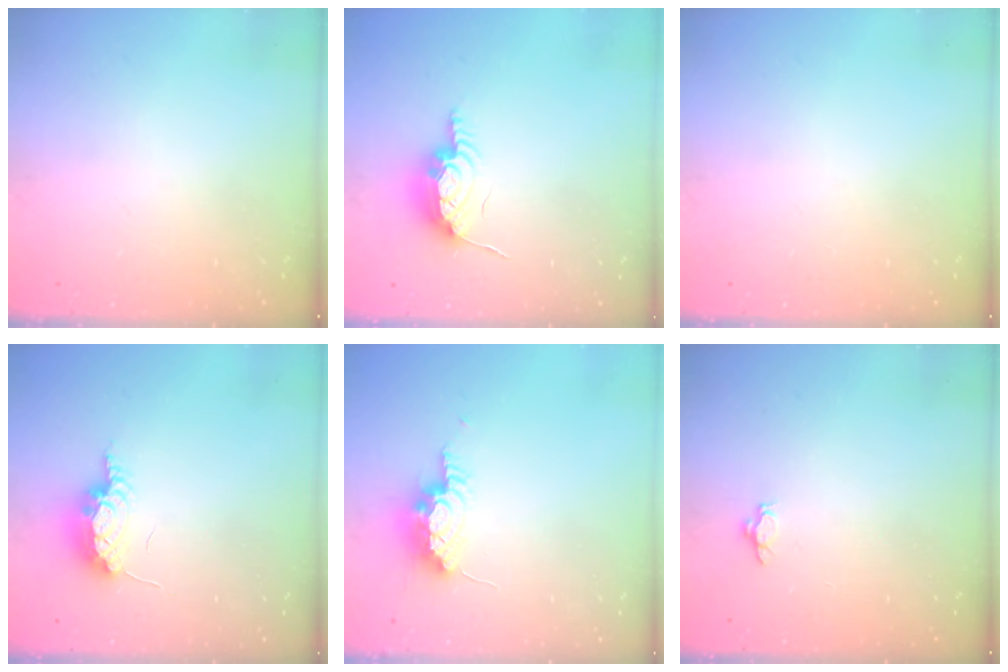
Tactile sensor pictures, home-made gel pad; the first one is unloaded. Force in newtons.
{"total": 9.9, "press": 9.9, "slide": 1.0}
{"total": 0.0}
{"total": 7.8, "press": 7.5, "slide": 1.9}
{"total": 15.2, "press": 10.1, "slide": 11.4}
{"total": 2.7, "press": 2.6, "slide": 1.0}